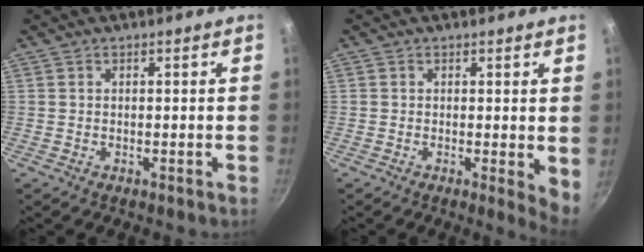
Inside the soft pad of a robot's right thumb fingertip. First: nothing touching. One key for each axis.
{"total": 3.9, "fx": 0.3, "fy": 1.4, "fz": 3.6, "tx": -0.042, "ty": -0.007, "tz": 0.002}